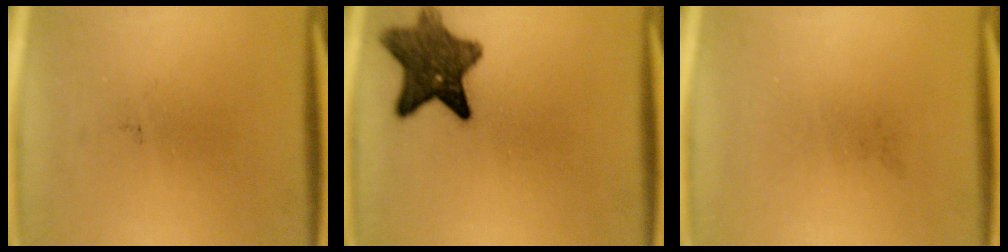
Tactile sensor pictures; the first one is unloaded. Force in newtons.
{"total": 9.7}
{"total": 0.0}